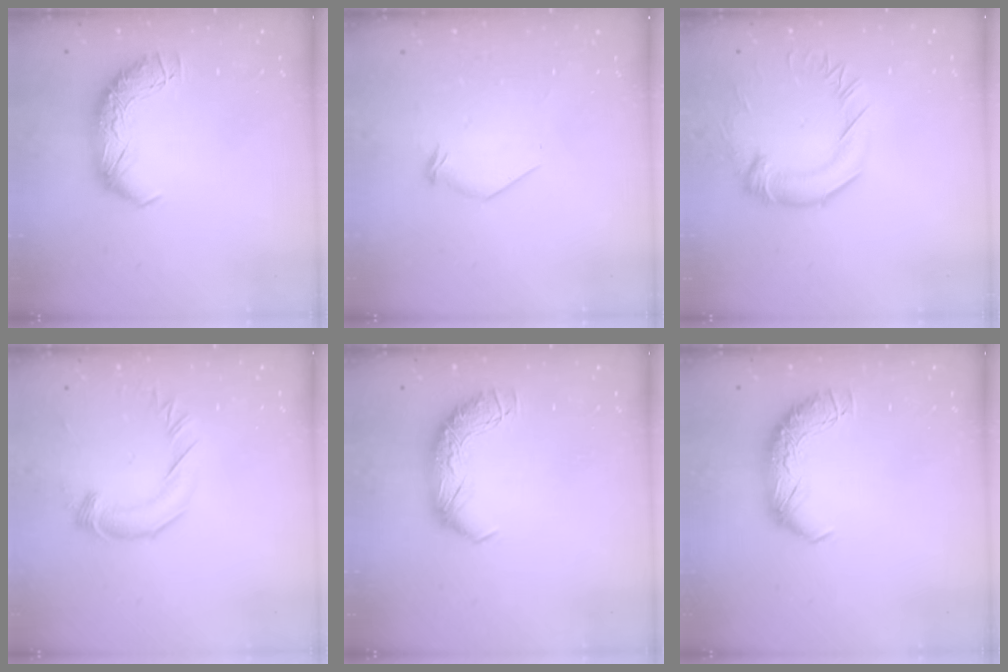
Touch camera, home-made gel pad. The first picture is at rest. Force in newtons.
{"total": 7.1, "press": 7.0, "slide": 0.8}
{"total": 1.1, "press": 0.3, "slide": 1.0}
{"total": 1.9, "press": 1.9, "slide": 0.1}
{"total": 0.0}
{"total": 0.0}